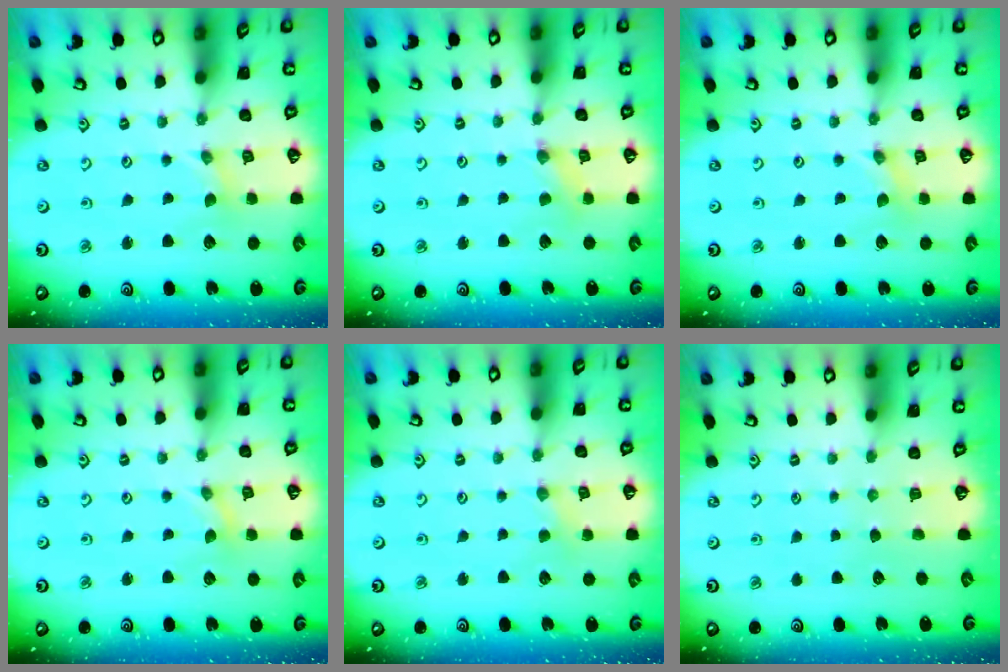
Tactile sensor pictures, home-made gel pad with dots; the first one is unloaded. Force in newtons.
{"total": 0.8, "press": 0.8, "slide": 0.3}
{"total": 0.0}
{"total": 0.0}
{"total": 1.8, "press": 1.7, "slide": 0.4}
{"total": 0.0}